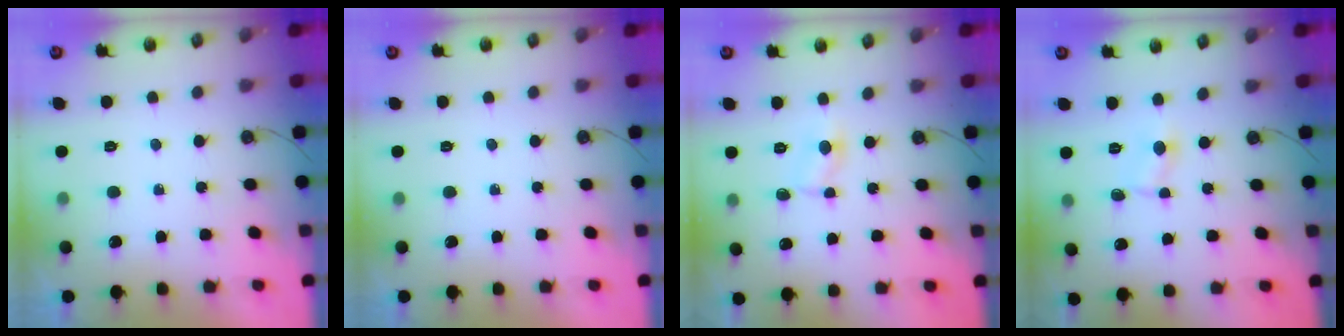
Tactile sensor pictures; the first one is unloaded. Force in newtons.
{"total": 0.0}
{"total": 2.3, "press": 2.3, "slide": 0.2}
{"total": 1.7, "press": 1.6, "slide": 0.2}